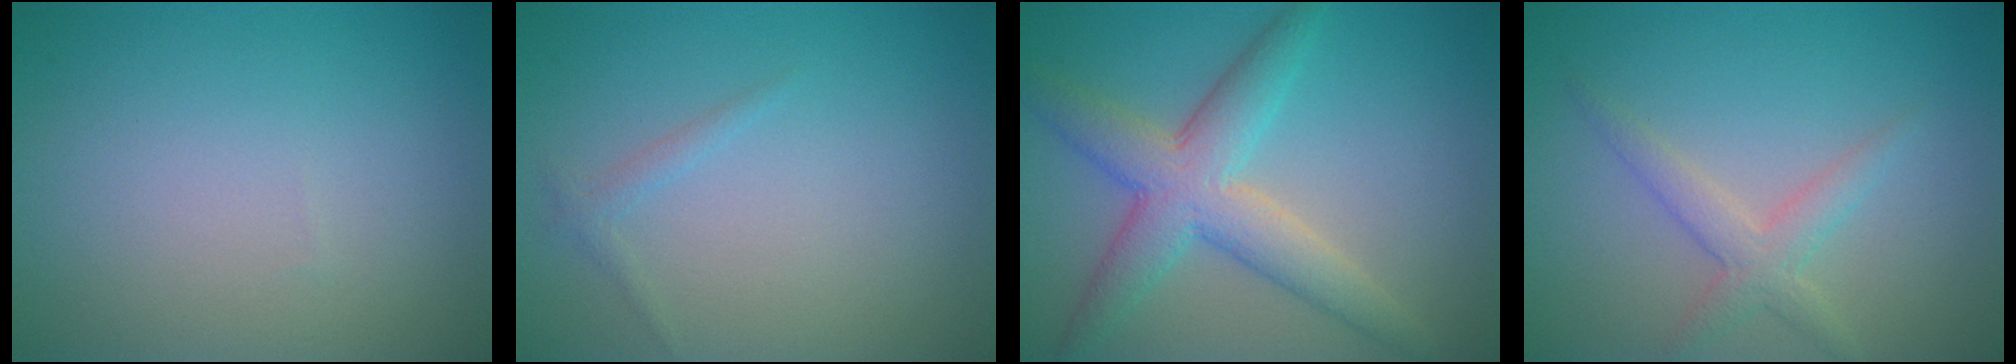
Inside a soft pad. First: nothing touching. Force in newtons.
{"total": 0.9, "press": 0.9, "slide": 0.1}
{"total": 5.8, "press": 5.8, "slide": 0.4}
{"total": 2.5, "press": 2.5, "slide": 0.0}